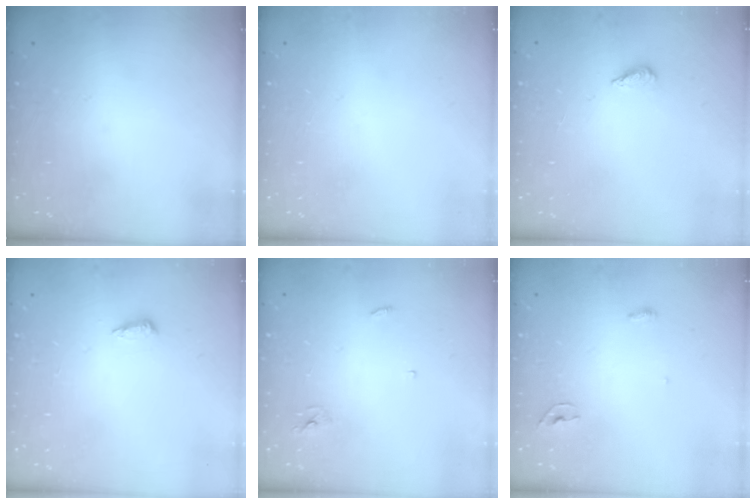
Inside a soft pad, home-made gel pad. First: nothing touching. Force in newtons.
{"total": 0.0}
{"total": 2.3, "press": 2.2, "slide": 0.8}
{"total": 5.6, "press": 5.5, "slide": 1.0}
{"total": 2.4, "press": 2.4, "slide": 0.2}
{"total": 6.4, "press": 4.1, "slide": 4.9}